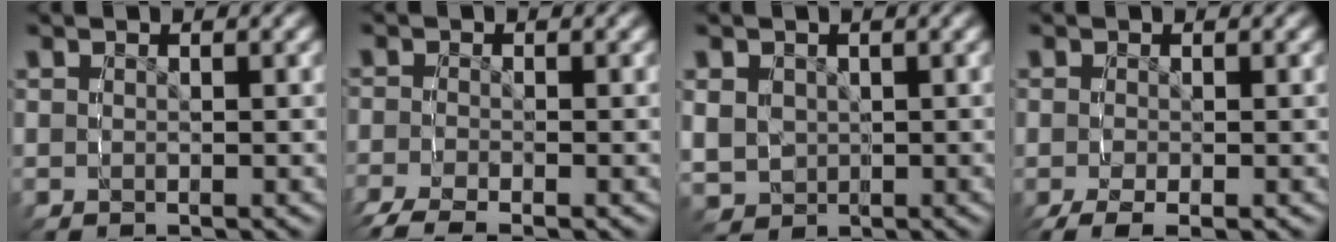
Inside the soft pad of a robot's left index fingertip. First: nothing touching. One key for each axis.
{"total": 4.1, "fx": -3.2, "fy": 1.8, "fz": 1.8, "tx": -0.036, "ty": -0.010, "tz": -0.050}
{"total": 4.3, "fx": 0.0, "fy": 3.9, "fz": 1.6, "tx": -0.041, "ty": -0.024, "tz": 0.014}
{"total": 3.2, "fx": -1.6, "fy": 1.5, "fz": 2.2, "tx": -0.036, "ty": -0.010, "tz": -0.020}